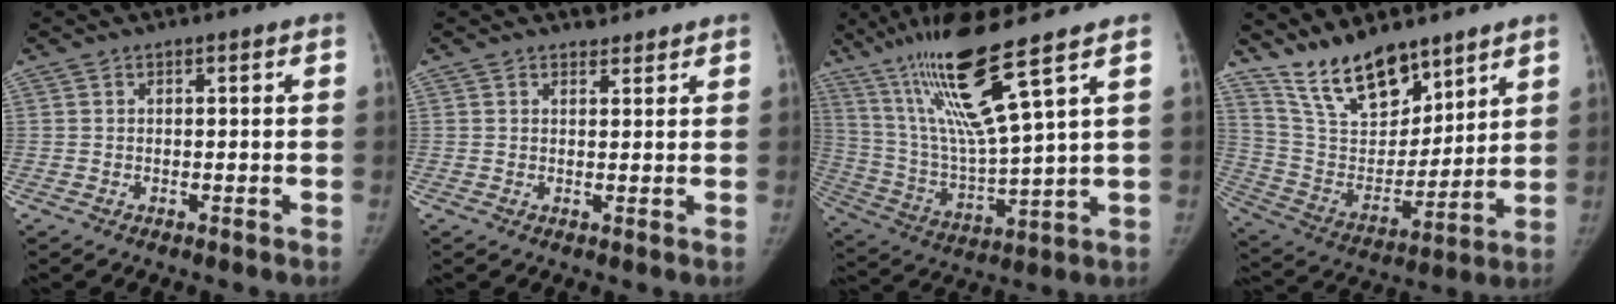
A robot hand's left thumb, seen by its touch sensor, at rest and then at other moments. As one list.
[{"total": 1.7, "force": [1.5, 0.8, 0.0], "torque": [0.012, -0.011, 0.019]}, {"total": 18.7, "force": [11.1, 0.8, 15.0], "torque": [-0.281, -0.056, 0.211]}, {"total": 16.1, "force": [12.5, 6.8, 7.6], "torque": [-0.092, -0.074, 0.240]}]